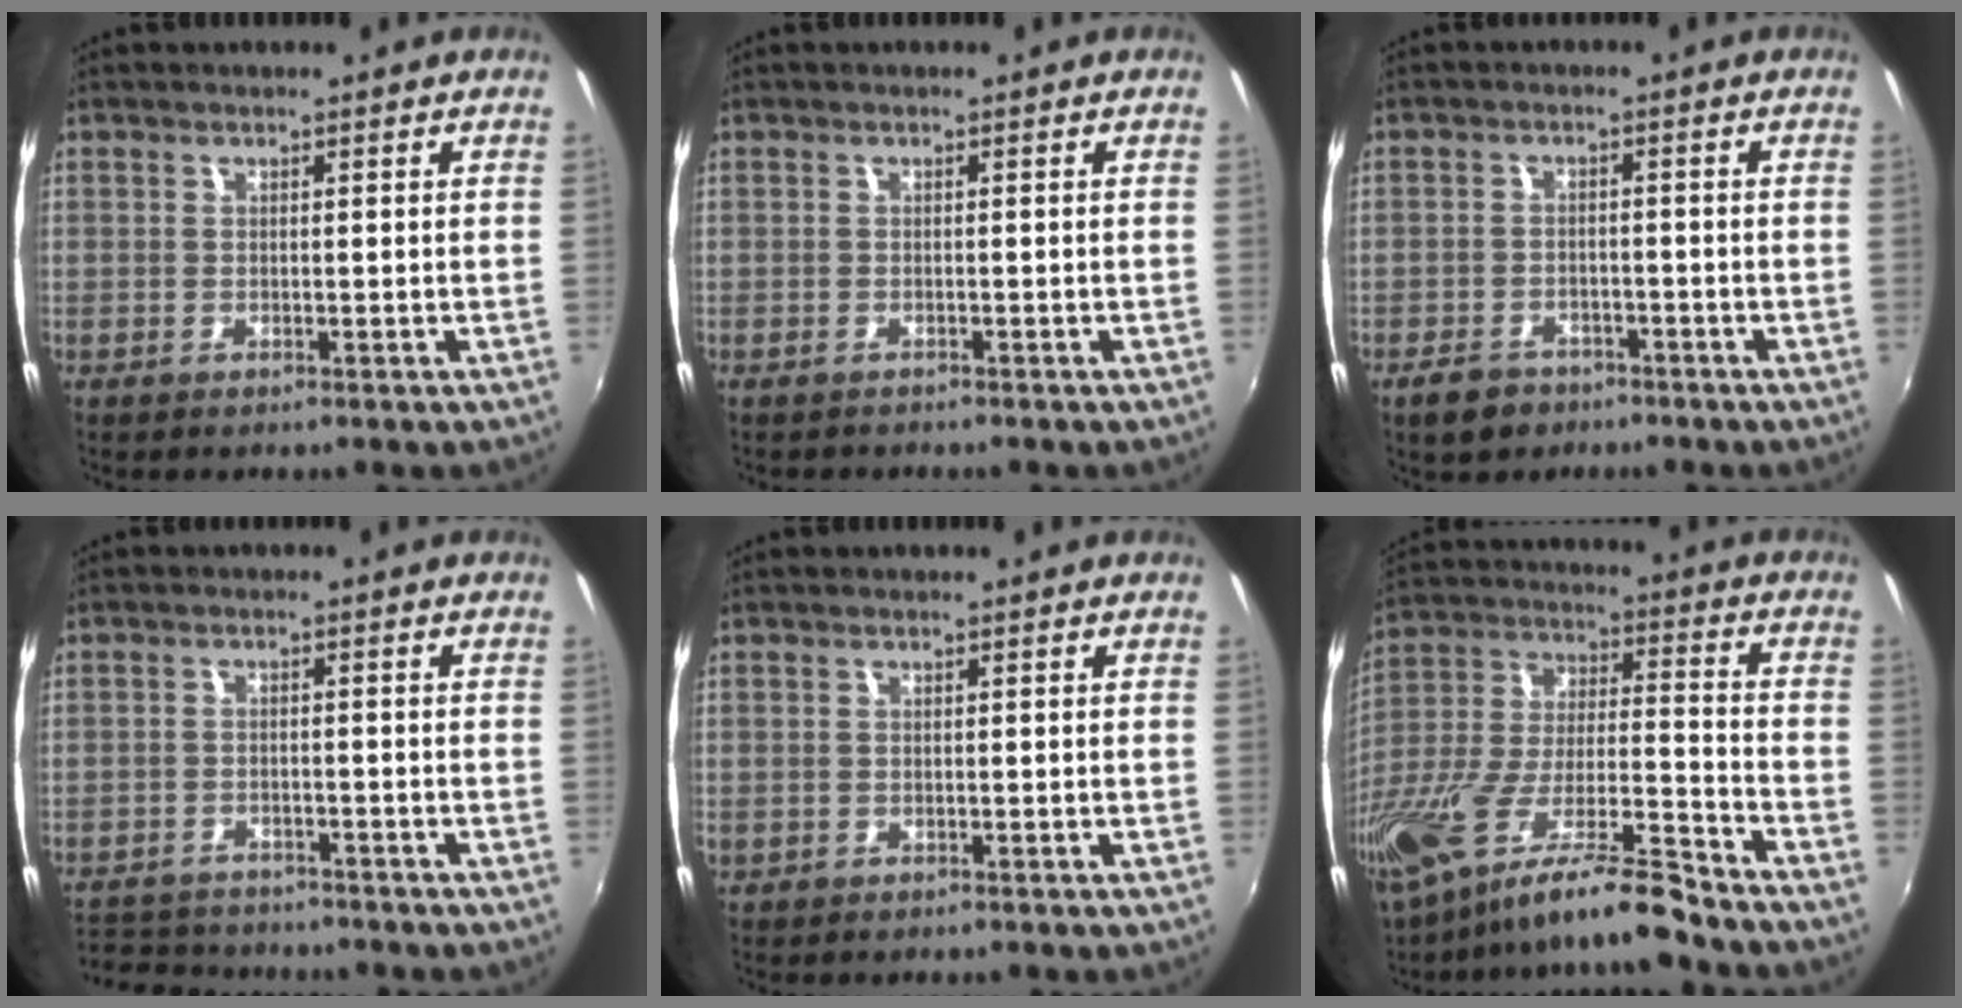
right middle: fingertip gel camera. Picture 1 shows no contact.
{"total": 0.8, "force": [-0.8, 0.2, 0.0], "torque": [-0.005, 0.000, -0.011]}
{"total": 5.2, "force": [-3.7, 3.2, 1.8], "torque": [-0.055, 0.003, -0.054]}
{"total": 9.2, "force": [-8.3, 3.2, 2.3], "torque": [-0.073, -0.001, -0.129]}
{"total": 1.0, "force": [-0.3, 0.8, 0.4], "torque": [-0.007, 0.001, -0.003]}
{"total": 18.7, "force": [-14.5, 1.7, 11.6], "torque": [-0.229, -0.028, -0.267]}